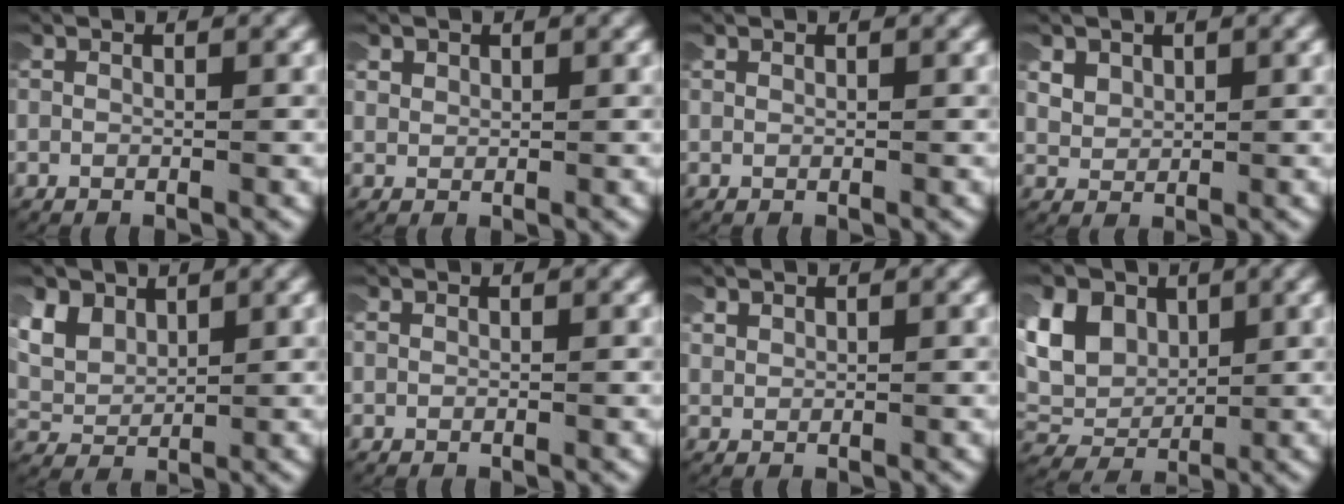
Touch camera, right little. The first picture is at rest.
{"total": 1.2, "force": [0.7, 0.9, 0.4], "torque": [-0.019, -0.003, 0.015]}
{"total": 0.0}
{"total": 2.1, "force": [1.1, 1.4, 1.0], "torque": [-0.034, -0.010, 0.028]}
{"total": 5.9, "force": [2.1, 4.5, 3.2], "torque": [-0.092, 0.002, 0.039]}
{"total": 0.0}
{"total": 1.0, "force": [0.8, 0.6, 0.4], "torque": [-0.015, -0.003, 0.020]}
{"total": 10.0, "force": [1.7, 8.0, 5.7], "torque": [-0.147, -0.005, 0.024]}